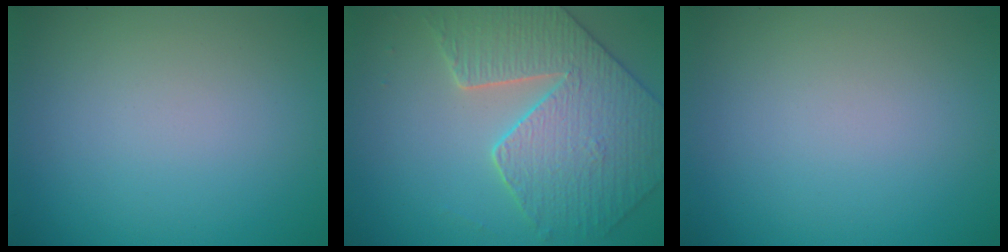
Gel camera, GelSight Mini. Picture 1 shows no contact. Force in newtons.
{"total": 5.3, "press": 5.0, "slide": 1.8}
{"total": 0.0}